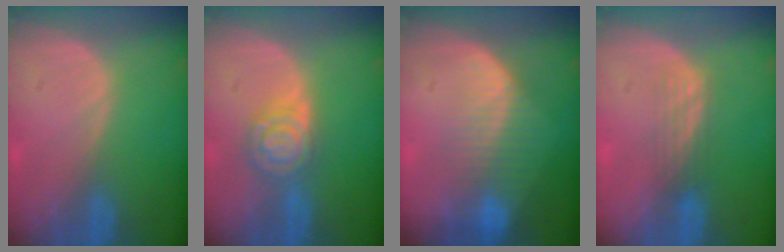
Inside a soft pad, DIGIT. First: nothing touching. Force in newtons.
{"total": 5.8, "press": 5.8, "slide": 0.3}
{"total": 8.5, "press": 7.2, "slide": 4.6}
{"total": 2.9, "press": 2.5, "slide": 1.5}